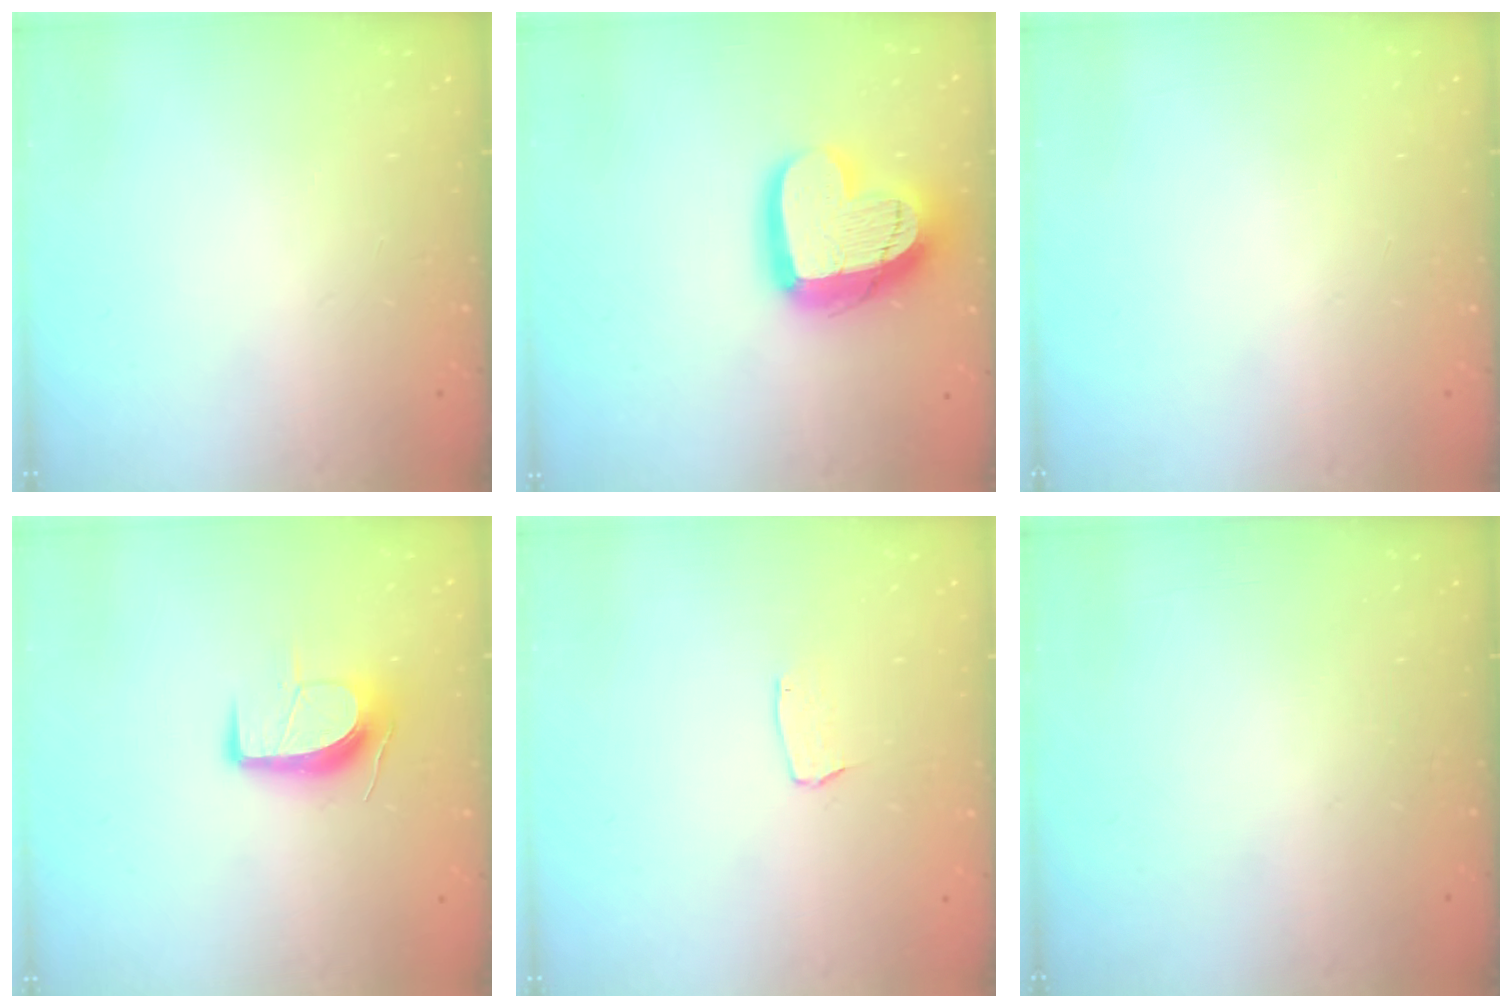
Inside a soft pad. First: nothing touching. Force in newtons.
{"total": 19.3, "press": 19.2, "slide": 1.7}
{"total": 0.0}
{"total": 10.2, "press": 10.2, "slide": 0.8}
{"total": 3.0, "press": 3.0, "slide": 0.2}
{"total": 0.0}